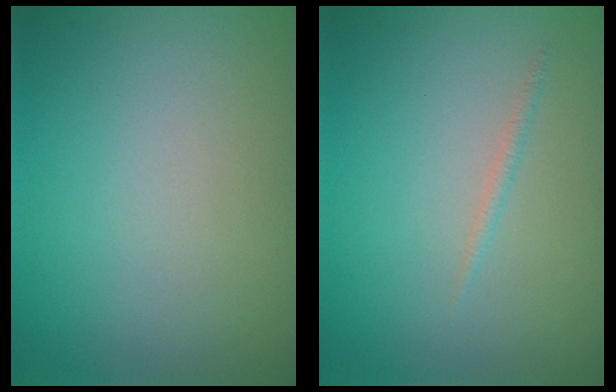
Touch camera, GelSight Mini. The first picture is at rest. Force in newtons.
{"total": 0.6, "press": 0.6, "slide": 0.0}